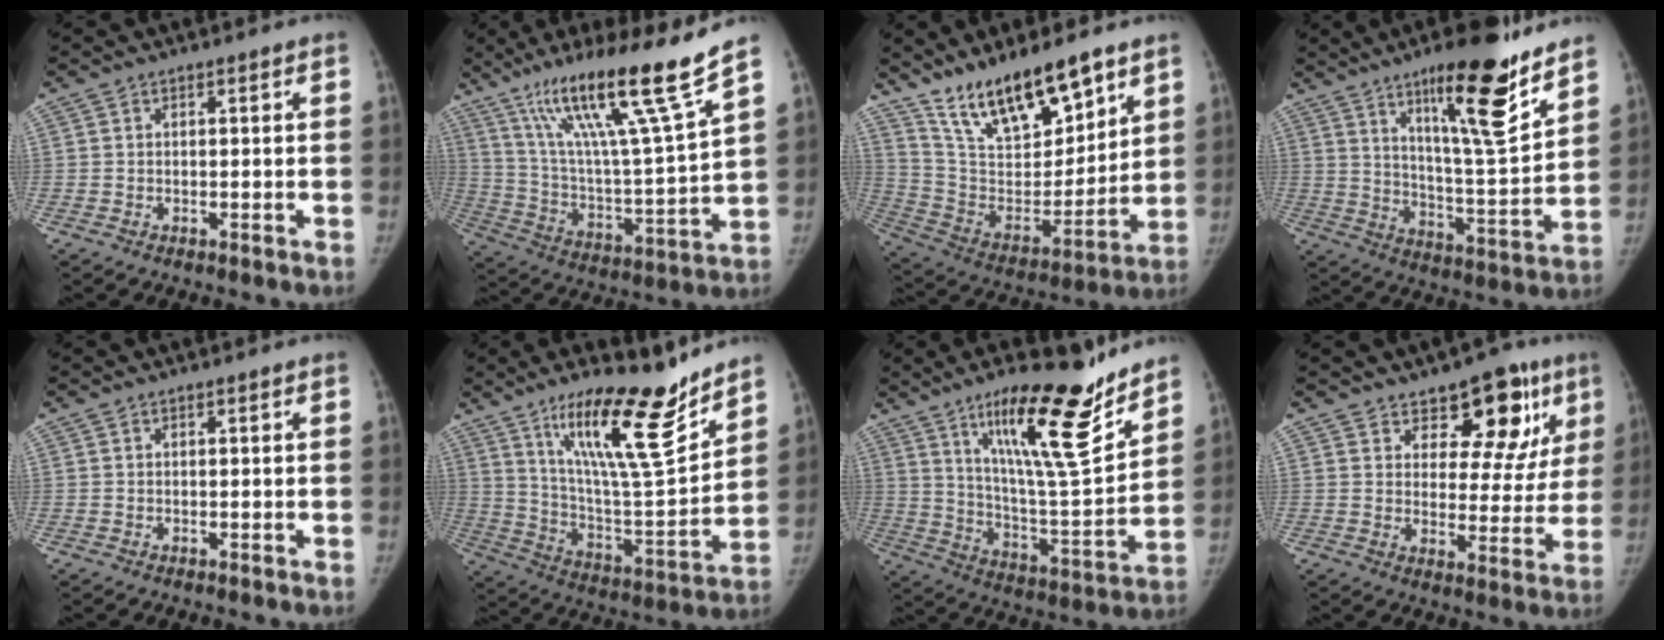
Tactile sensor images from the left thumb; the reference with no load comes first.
{"total": 21.5, "force": [14.4, 0.0, 15.9], "torque": [-0.247, -0.069, 0.254]}
{"total": 19.4, "force": [13.8, 6.9, 11.8], "torque": [-0.158, -0.076, 0.256]}
{"total": 19.4, "force": [12.5, 3.6, 14.4], "torque": [-0.190, -0.082, 0.202]}
{"total": 0.0}
{"total": 21.5, "force": [14.7, 4.4, 15.0], "torque": [-0.215, -0.092, 0.255]}
{"total": 22.3, "force": [14.9, 4.5, 15.9], "torque": [-0.224, -0.089, 0.250]}
{"total": 14.0, "force": [8.2, 7.7, 8.4], "torque": [-0.041, -0.038, 0.113]}